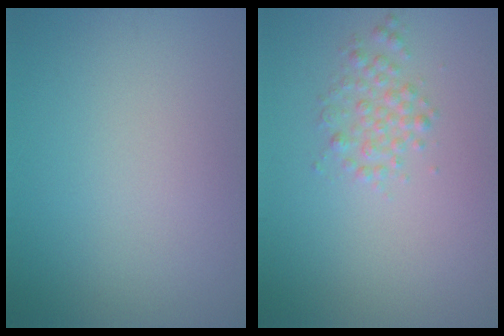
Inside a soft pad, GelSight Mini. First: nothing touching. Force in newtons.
{"total": 1.8, "press": 1.8, "slide": 0.0}